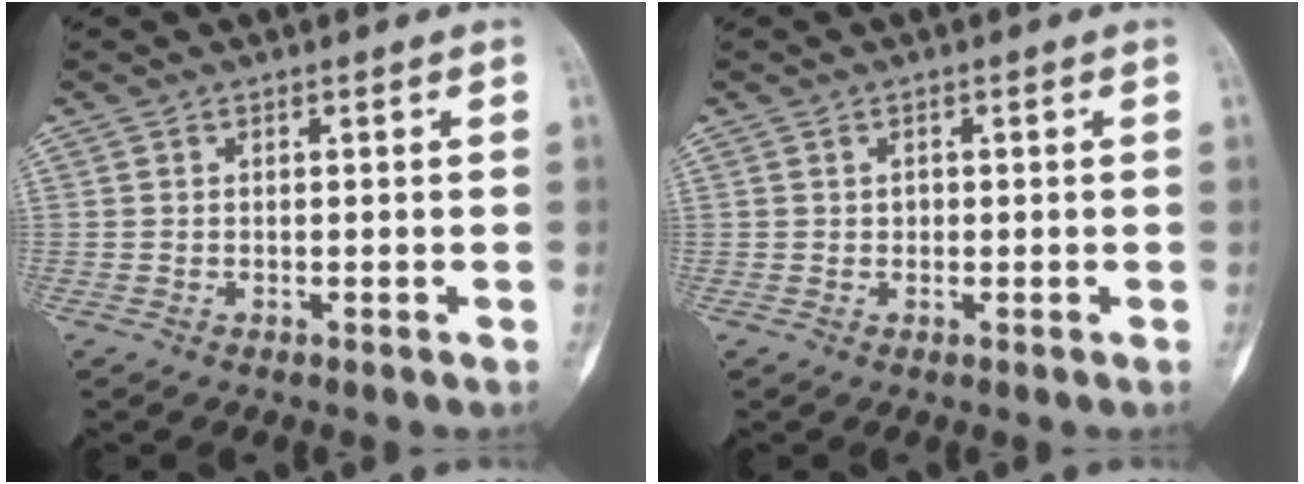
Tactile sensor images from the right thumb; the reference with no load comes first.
{"total": 0.6, "force": [0.0, 0.6, 0.2], "torque": [0.003, 0.002, 0.000]}